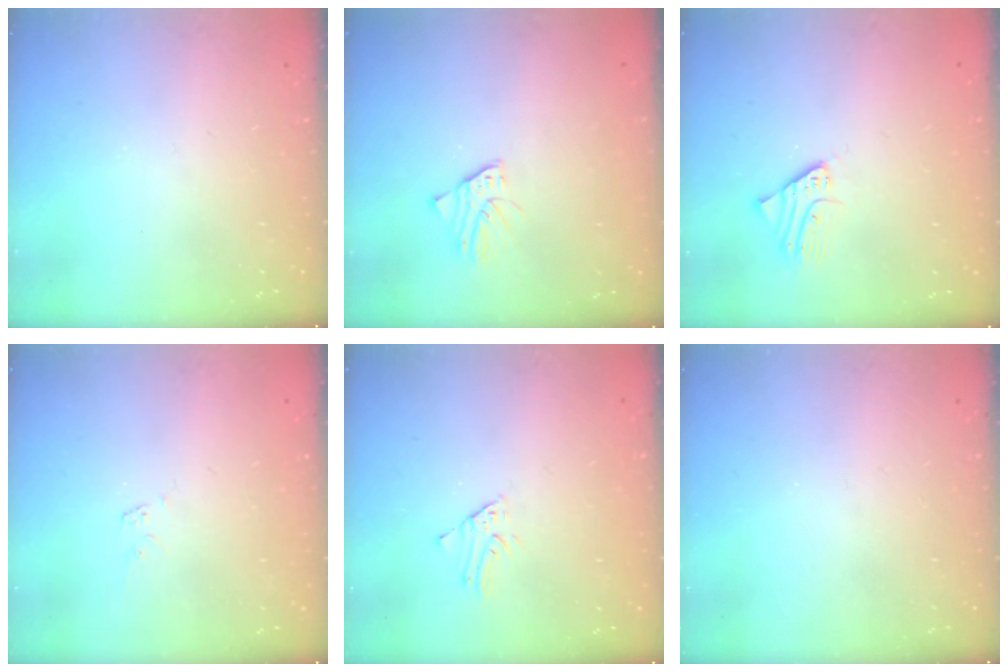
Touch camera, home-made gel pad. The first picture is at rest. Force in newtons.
{"total": 1.6, "press": 1.6, "slide": 0.3}
{"total": 2.2, "press": 2.2, "slide": 0.2}
{"total": 3.7, "press": 3.7, "slide": 0.1}
{"total": 1.7, "press": 1.7, "slide": 0.2}
{"total": 0.0}